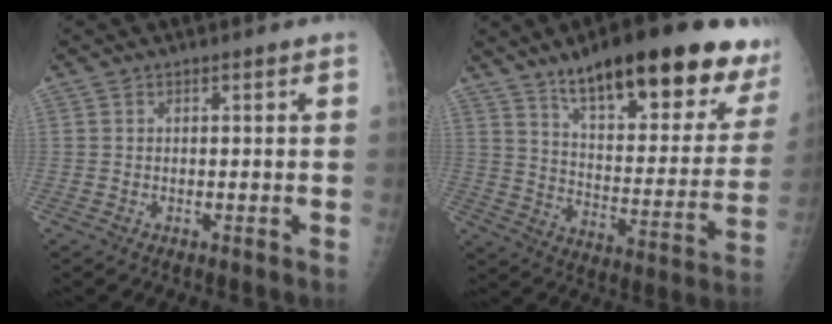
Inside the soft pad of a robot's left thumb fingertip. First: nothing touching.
{"total": 28.2, "force": [18.8, 8.0, 19.4], "torque": [-0.236, -0.066, 0.270]}